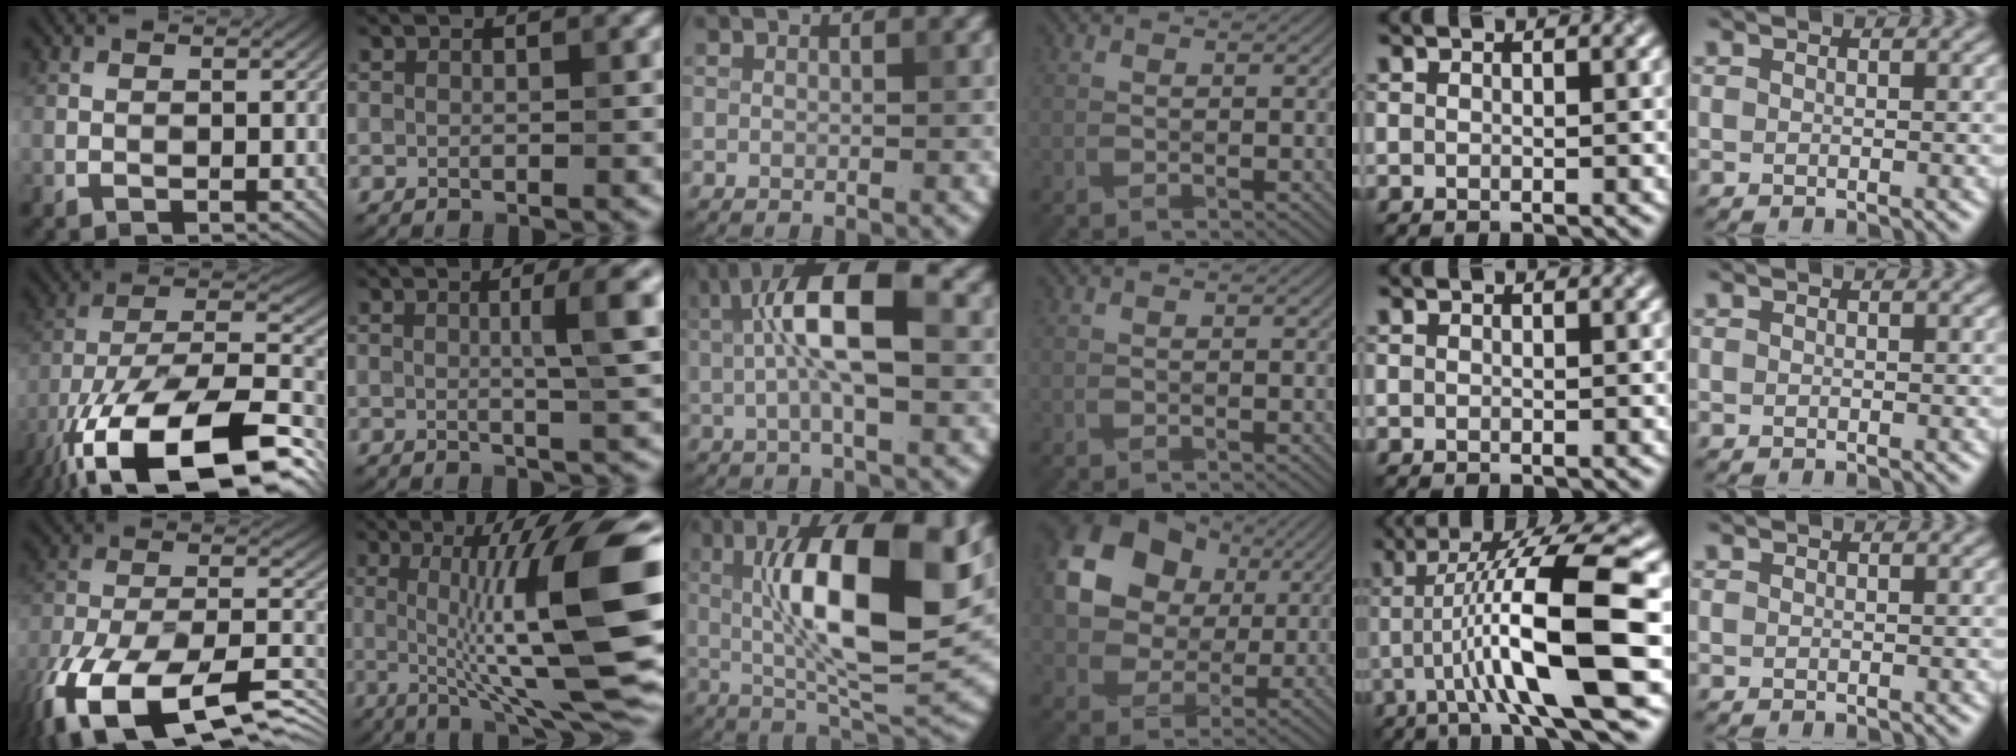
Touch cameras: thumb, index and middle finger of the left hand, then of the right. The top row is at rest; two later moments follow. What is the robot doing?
{"motion": "wrap", "object": "ribbon"}